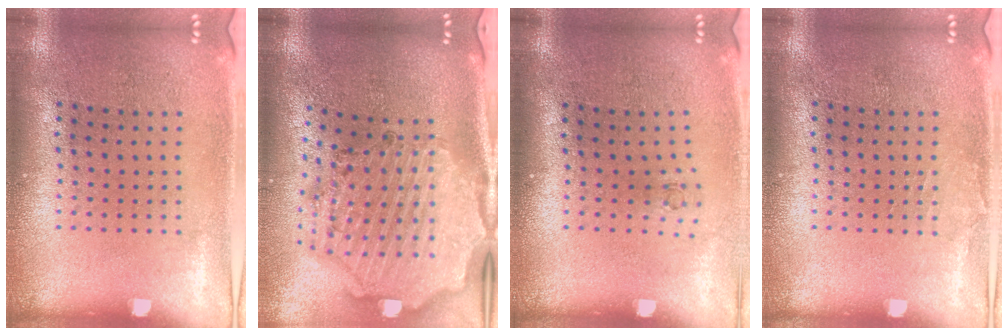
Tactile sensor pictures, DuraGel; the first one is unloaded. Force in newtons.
{"total": 2.9, "press": 2.6, "slide": 1.2}
{"total": 0.6, "press": 0.3, "slide": 0.5}
{"total": 0.6, "press": 0.6, "slide": 0.1}